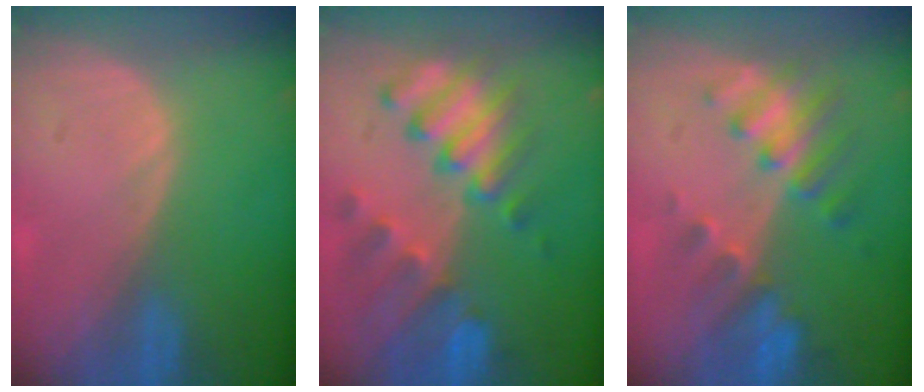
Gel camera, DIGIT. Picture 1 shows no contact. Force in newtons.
{"total": 10.2, "press": 8.9, "slide": 5.1}
{"total": 7.9, "press": 7.0, "slide": 3.7}